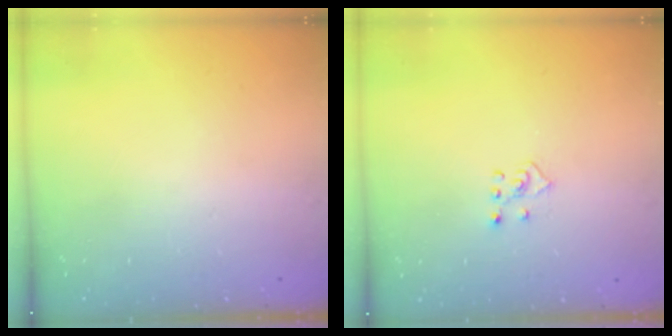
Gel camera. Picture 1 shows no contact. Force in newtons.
{"total": 2.3, "press": 2.3, "slide": 0.5}